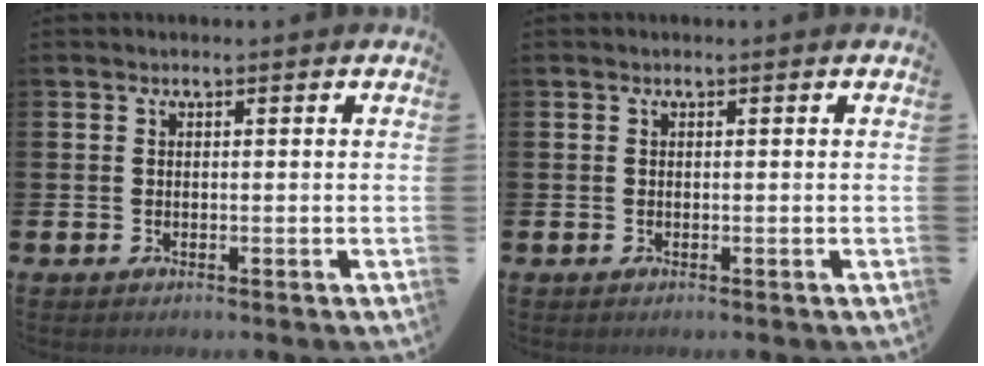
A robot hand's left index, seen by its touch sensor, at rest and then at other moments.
{"total": 0.0}